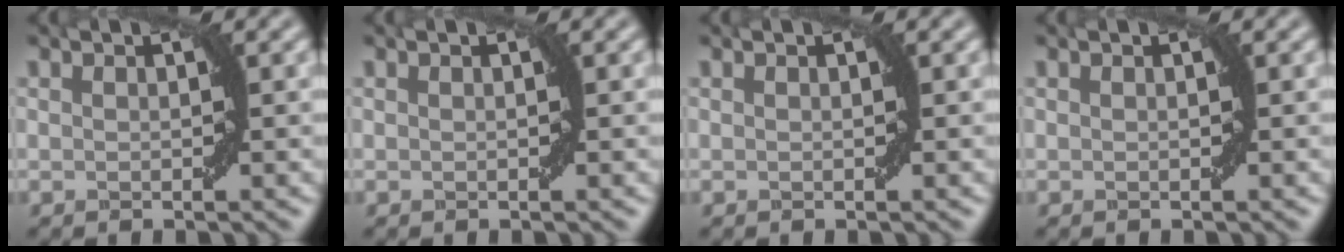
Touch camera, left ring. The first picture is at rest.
{"total": 0.0}
{"total": 0.0}
{"total": 0.0}